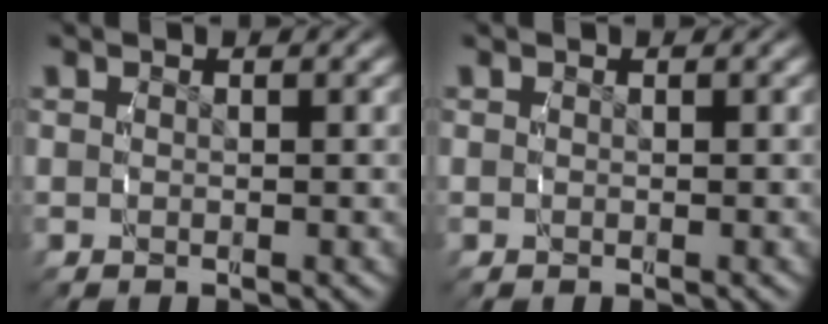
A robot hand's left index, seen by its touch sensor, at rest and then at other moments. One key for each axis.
{"total": 0.0}